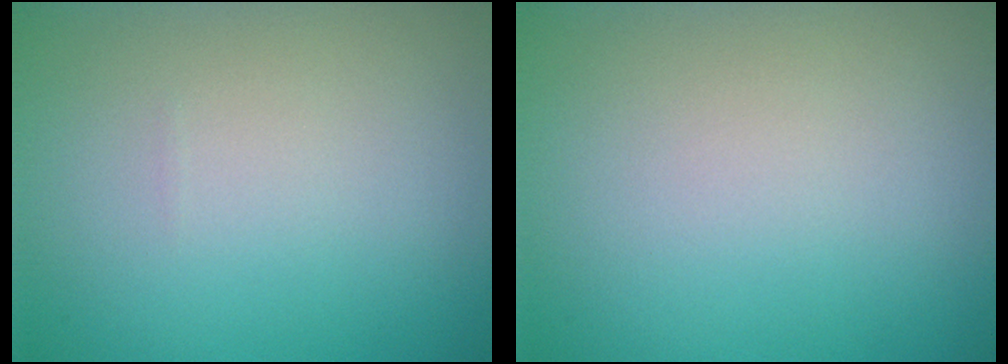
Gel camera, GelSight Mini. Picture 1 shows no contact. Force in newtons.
{"total": 0.0}